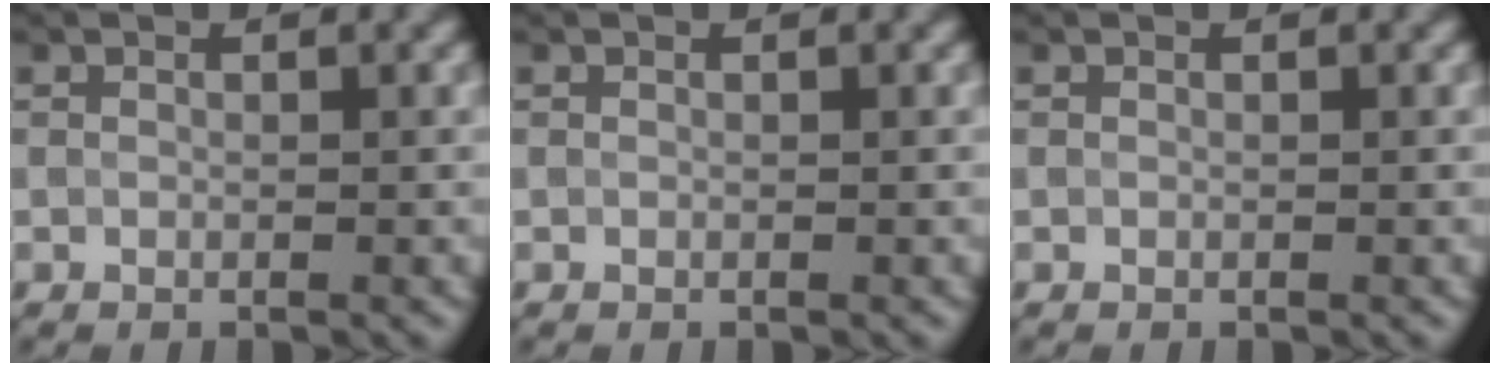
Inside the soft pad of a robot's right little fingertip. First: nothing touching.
{"total": 0.0}
{"total": 0.0}